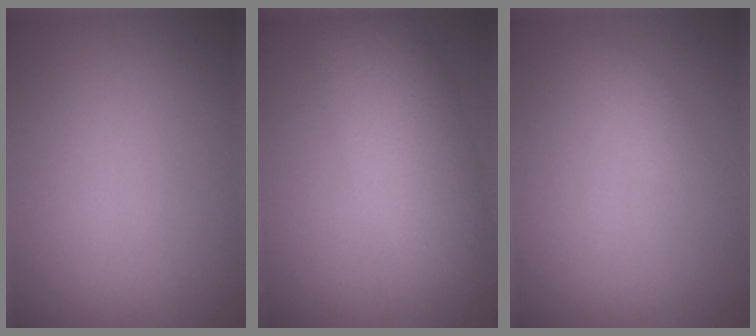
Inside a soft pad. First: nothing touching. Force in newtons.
{"total": 5.9, "press": 5.9, "slide": 0.1}
{"total": 0.9, "press": 0.9, "slide": 0.0}